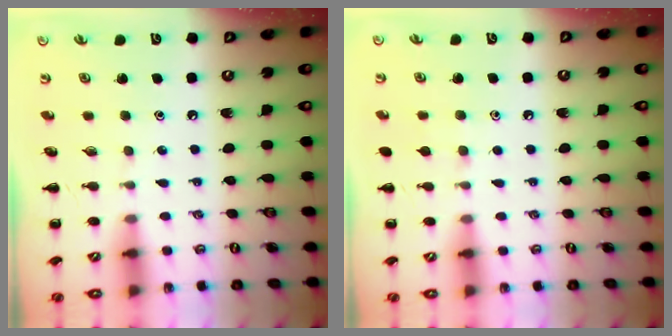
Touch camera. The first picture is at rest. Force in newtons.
{"total": 4.9, "press": 4.5, "slide": 1.9}